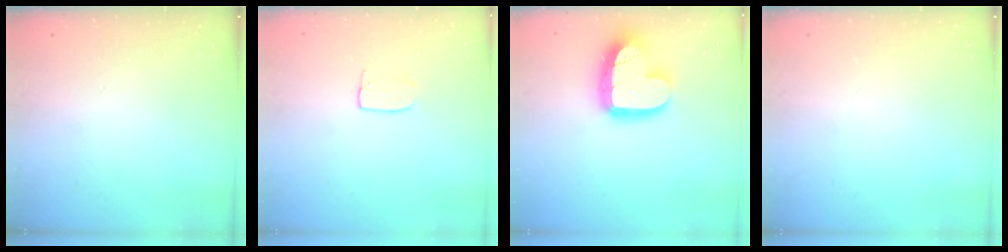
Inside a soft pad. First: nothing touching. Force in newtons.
{"total": 3.7, "press": 3.7, "slide": 0.2}
{"total": 16.9, "press": 16.9, "slide": 1.4}
{"total": 0.0}